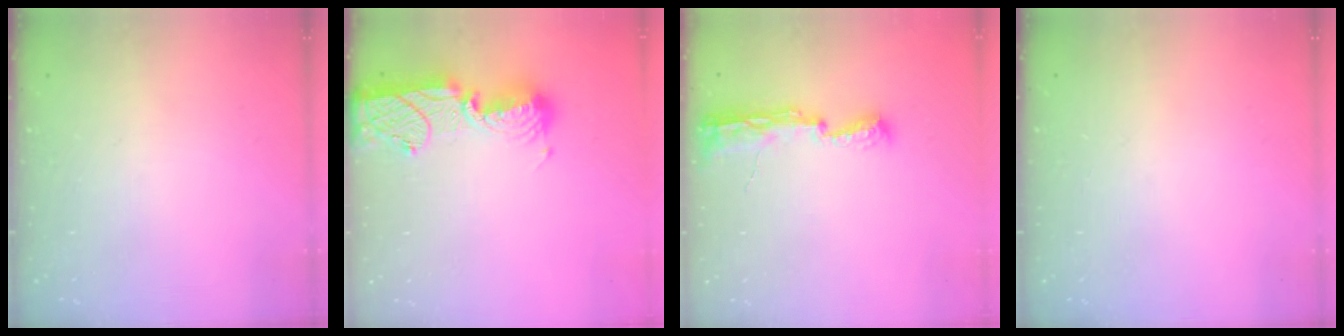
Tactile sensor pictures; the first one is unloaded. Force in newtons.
{"total": 15.3, "press": 14.8, "slide": 4.0}
{"total": 8.1, "press": 8.0, "slide": 0.9}
{"total": 0.0}